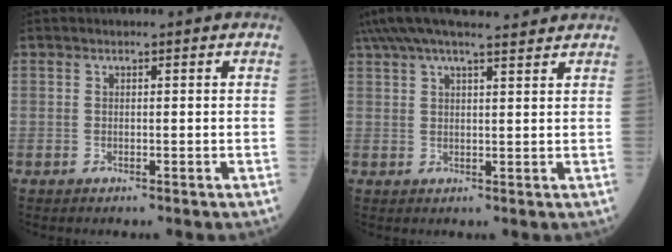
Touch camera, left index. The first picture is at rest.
{"total": 12.9, "force": [11.4, 1.3, 5.9], "torque": [-0.109, 0.046, 0.169]}